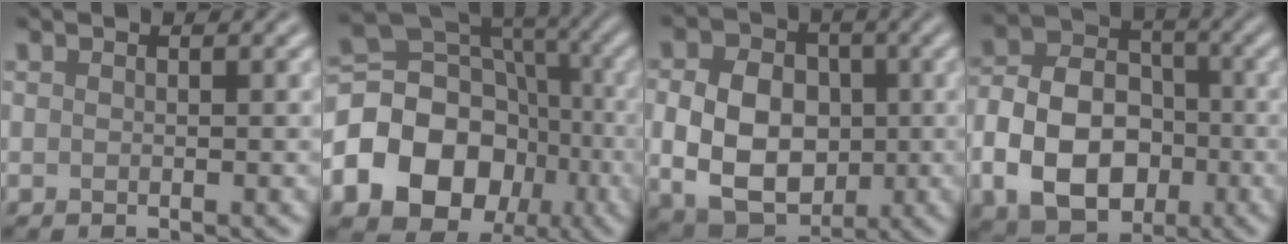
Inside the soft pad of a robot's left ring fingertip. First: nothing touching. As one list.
[{"total": 14.7, "force": [-4.4, 12.2, 7.1], "torque": [-0.130, 0.001, -0.098]}, {"total": 8.6, "force": [-0.4, 6.4, 5.6], "torque": [-0.106, -0.007, -0.012]}, {"total": 9.5, "force": [-3.0, 6.8, 5.9], "torque": [-0.114, -0.009, -0.059]}]